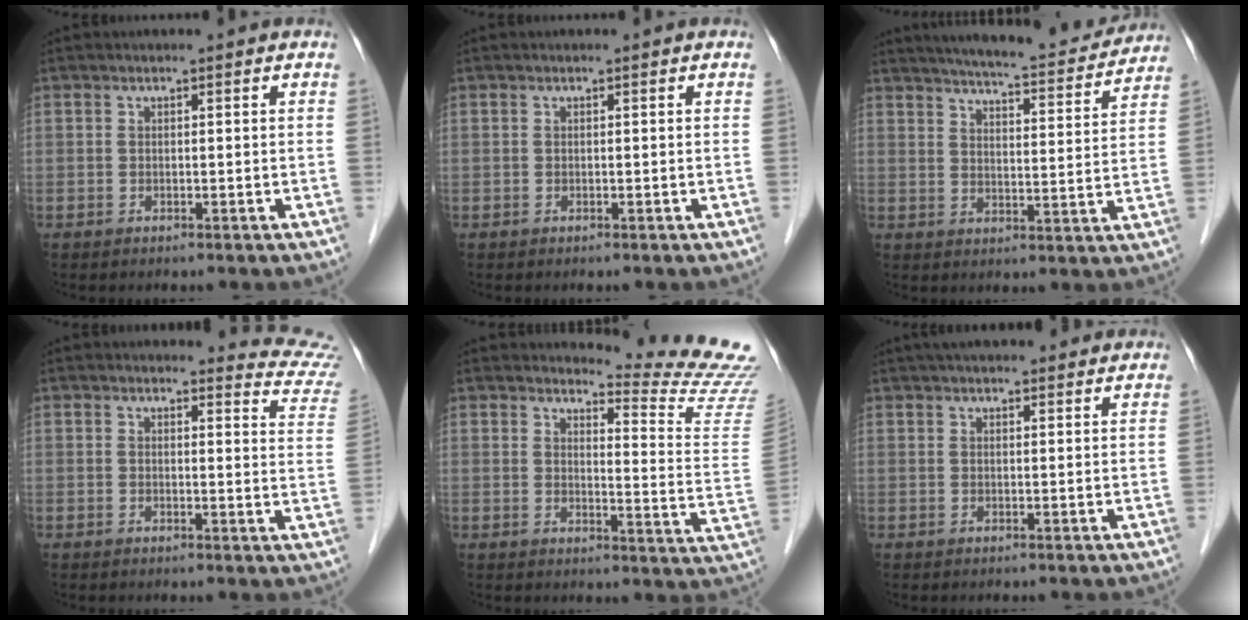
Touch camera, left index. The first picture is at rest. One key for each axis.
{"total": 0.0}
{"total": 16.9, "fx": 15.6, "fy": 1.9, "fz": 6.2, "tx": -0.093, "ty": -0.008, "tz": 0.204}
{"total": 8.7, "fx": 8.7, "fy": 0.1, "fz": -0.4, "tx": 0.019, "ty": -0.080, "tz": 0.064}
{"total": 13.7, "fx": 13.5, "fy": -1.9, "fz": 1.2, "tx": -0.017, "ty": -0.139, "tz": 0.142}
{"total": 12.1, "fx": 10.5, "fy": 2.6, "fz": 5.5, "tx": -0.072, "ty": 0.038, "tz": 0.138}